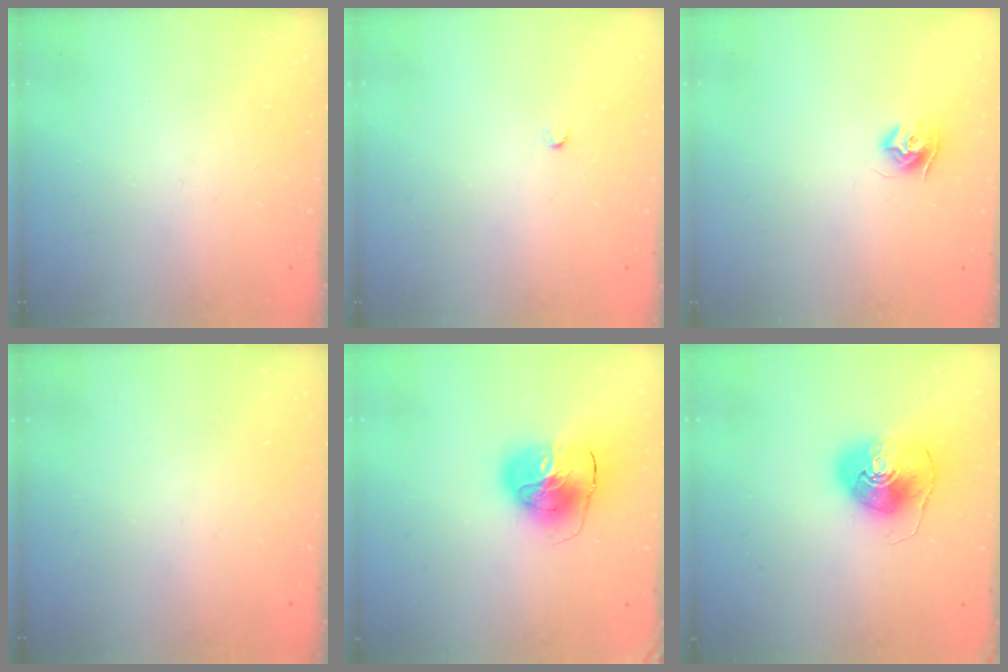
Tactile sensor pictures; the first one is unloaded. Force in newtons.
{"total": 2.2, "press": 2.2, "slide": 0.3}
{"total": 8.1, "press": 8.1, "slide": 0.1}
{"total": 0.0}
{"total": 12.3, "press": 12.2, "slide": 1.6}
{"total": 10.3, "press": 10.2, "slide": 1.5}